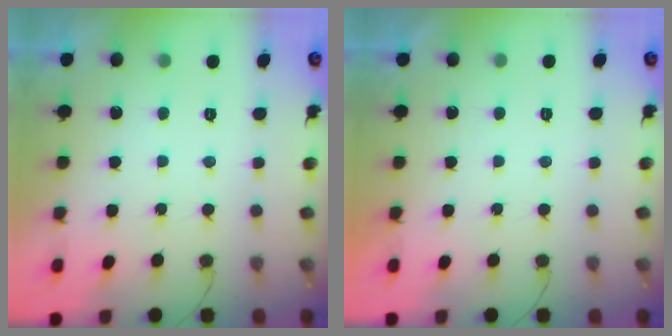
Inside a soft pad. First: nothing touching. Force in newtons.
{"total": 1.8, "press": 1.7, "slide": 0.1}